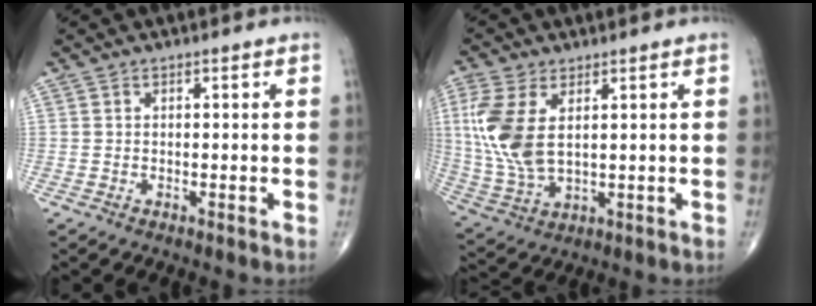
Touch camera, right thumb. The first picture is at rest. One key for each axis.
{"total": 12.1, "fx": 2.7, "fy": 6.4, "fz": 9.9, "tx": -0.233, "ty": -0.007, "tz": 0.064}